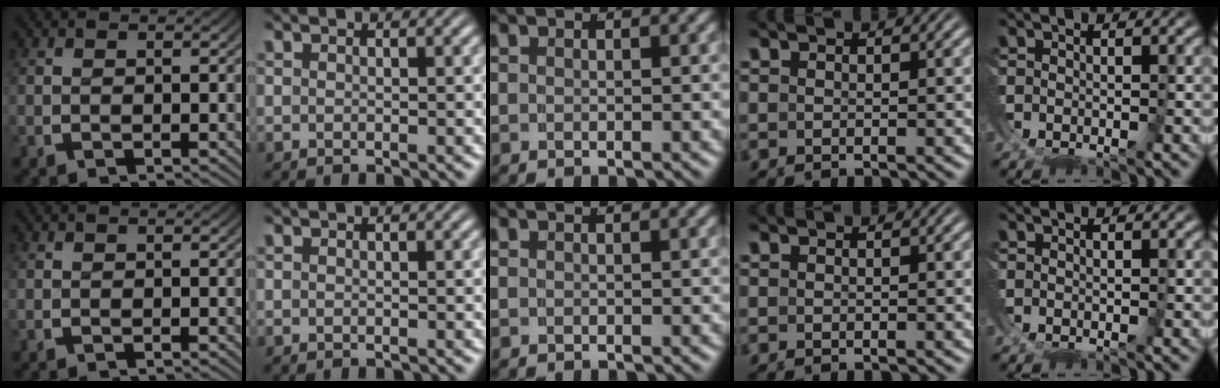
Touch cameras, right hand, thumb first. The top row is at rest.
{}